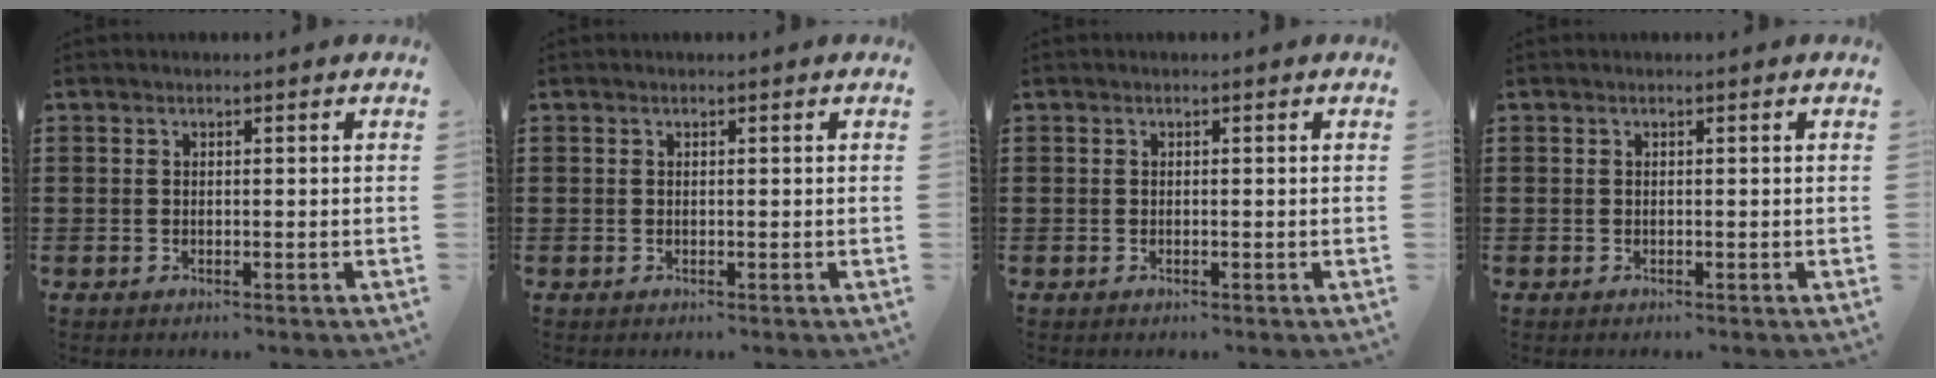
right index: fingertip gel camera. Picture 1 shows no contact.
{"total": 0.0}
{"total": 0.0}
{"total": 0.0}